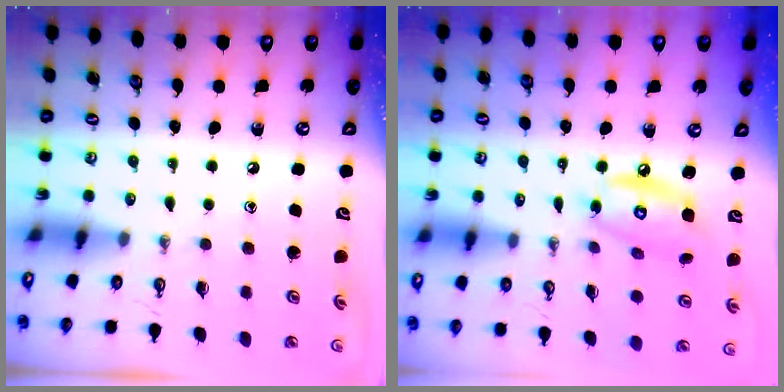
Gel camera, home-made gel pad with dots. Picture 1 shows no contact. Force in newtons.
{"total": 10.8, "press": 10.8, "slide": 0.9}